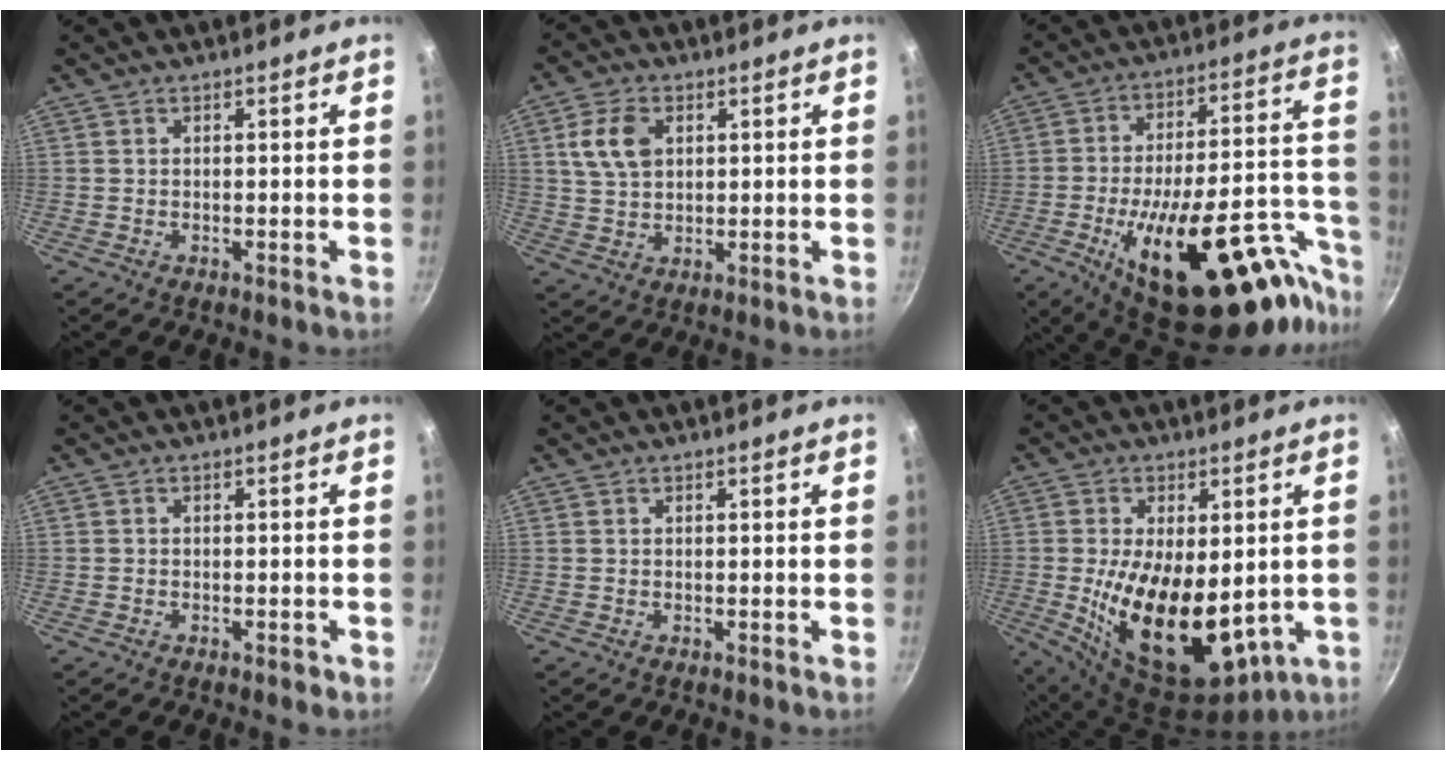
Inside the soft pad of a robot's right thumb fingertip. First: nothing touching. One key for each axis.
{"total": 7.8, "fx": 2.3, "fy": 5.2, "fz": 5.3, "tx": -0.090, "ty": 0.000, "tz": 0.044}
{"total": 32.9, "fx": -17.4, "fy": 12.5, "fz": 25.0, "tx": -0.301, "ty": 0.081, "tz": -0.250}
{"total": 1.3, "fx": -0.8, "fy": 0.6, "fz": 0.8, "tx": -0.012, "ty": 0.010, "tz": -0.007}
{"total": 0.0}
{"total": 20.5, "fx": -1.5, "fy": 11.2, "fz": 17.1, "tx": -0.288, "ty": -0.023, "tz": 0.001}